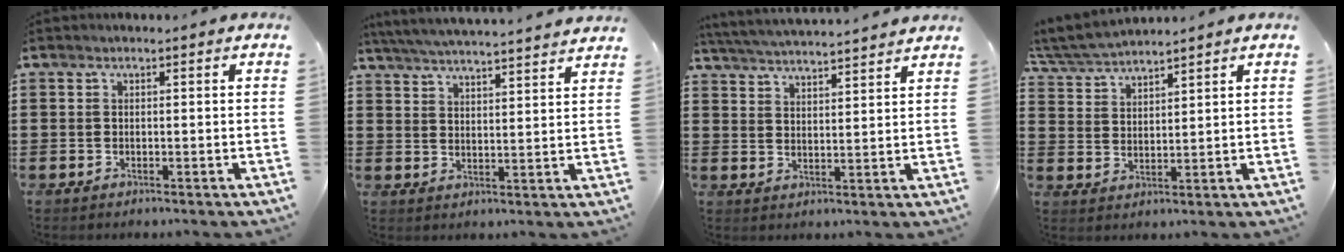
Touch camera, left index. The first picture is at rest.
{"total": 5.4, "force": [5.2, -0.8, 1.0], "torque": [-0.040, -0.033, 0.090]}
{"total": 4.3, "force": [4.2, -0.7, 0.5], "torque": [-0.028, -0.028, 0.072]}
{"total": 4.8, "force": [4.7, 0.1, 0.9], "torque": [-0.035, -0.016, 0.086]}